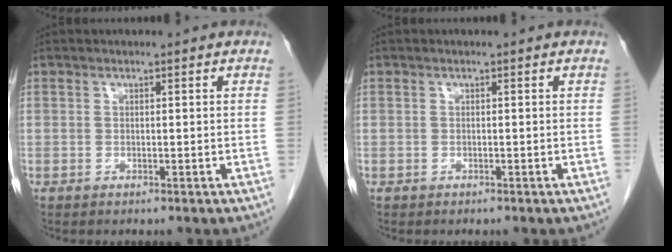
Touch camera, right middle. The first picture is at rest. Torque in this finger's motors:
{"motor_torque": [-0.20, -0.21, -0.04, 0.01]}